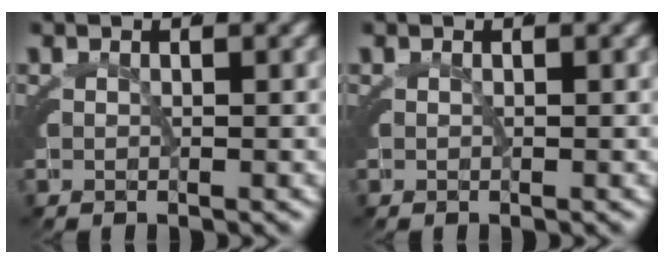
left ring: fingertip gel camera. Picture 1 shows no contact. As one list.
[{"total": 0.0}]